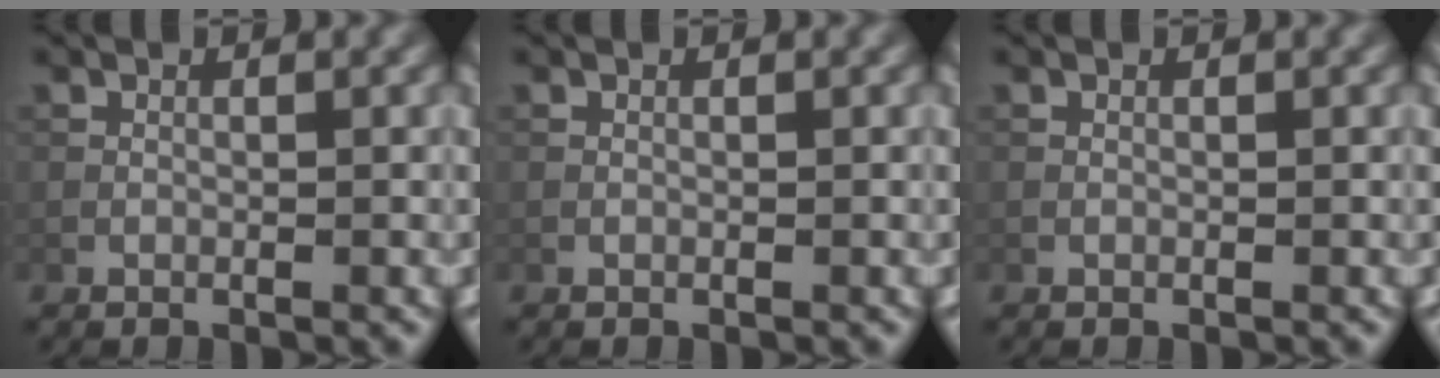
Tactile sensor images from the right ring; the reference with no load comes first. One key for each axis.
{"total": 0.0}
{"total": 0.0}